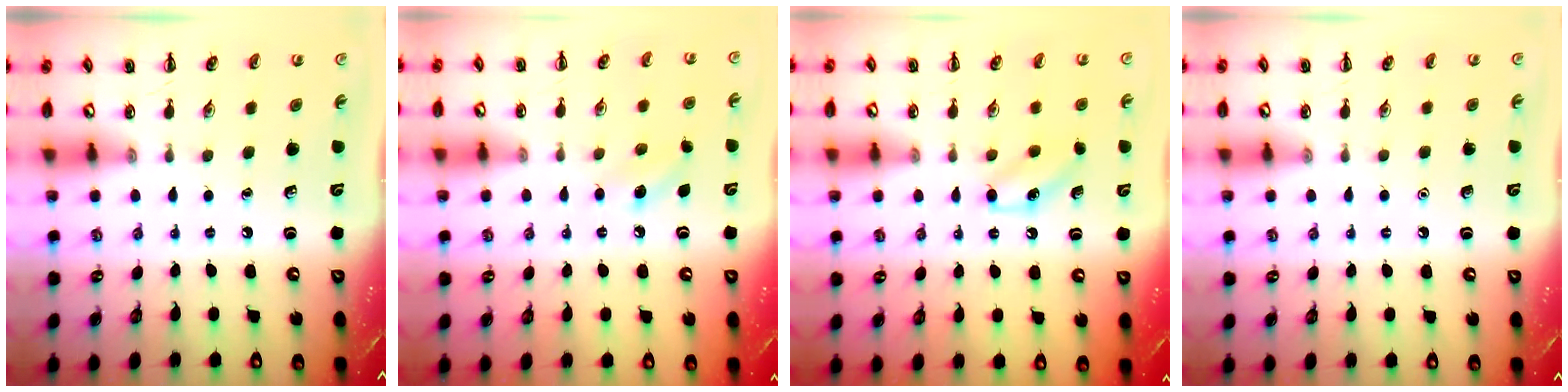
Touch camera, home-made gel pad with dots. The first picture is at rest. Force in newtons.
{"total": 7.4, "press": 7.1, "slide": 2.0}
{"total": 9.3, "press": 9.2, "slide": 1.8}
{"total": 1.6, "press": 1.6, "slide": 0.1}